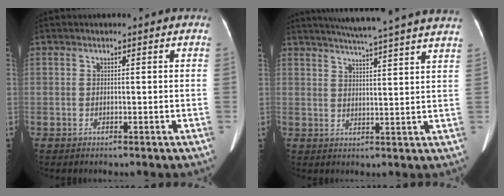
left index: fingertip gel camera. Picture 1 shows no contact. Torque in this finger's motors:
{"motor_torque": [0.03, -0.56, 0.00, 0.06]}